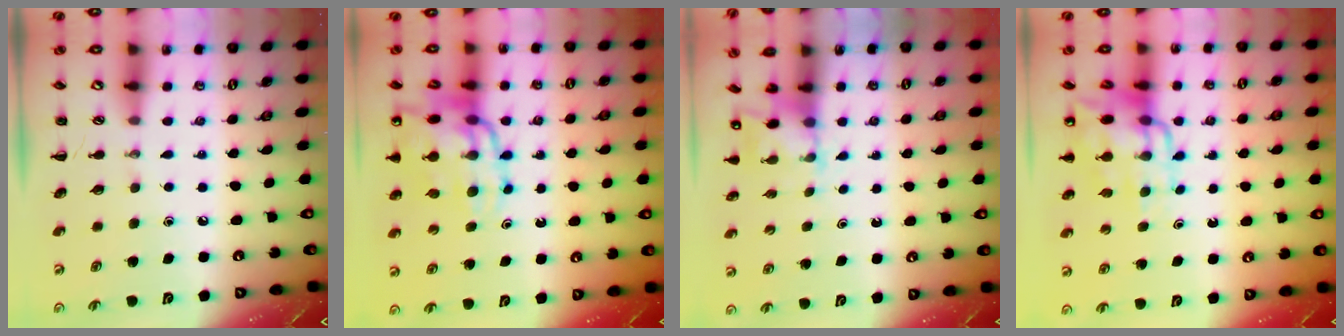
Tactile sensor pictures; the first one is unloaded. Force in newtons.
{"total": 17.0, "press": 16.6, "slide": 3.9}
{"total": 3.6, "press": 3.5, "slide": 0.8}
{"total": 11.9, "press": 11.4, "slide": 3.2}